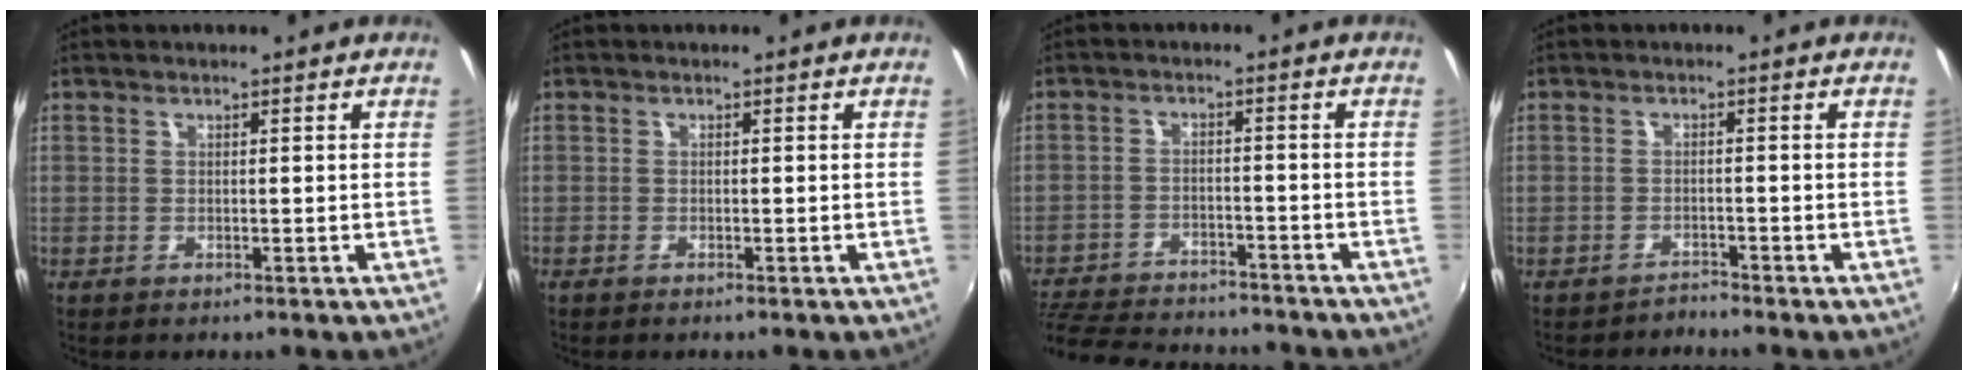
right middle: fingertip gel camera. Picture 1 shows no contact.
{"total": 0.5, "force": [-0.5, 0.1, 0.2], "torque": [-0.003, -0.004, -0.012]}
{"total": 18.7, "force": [-16.2, 5.6, 7.5], "torque": [-0.175, -0.012, -0.237]}
{"total": 1.6, "force": [-1.5, -0.1, -0.3], "torque": [0.003, 0.000, -0.027]}